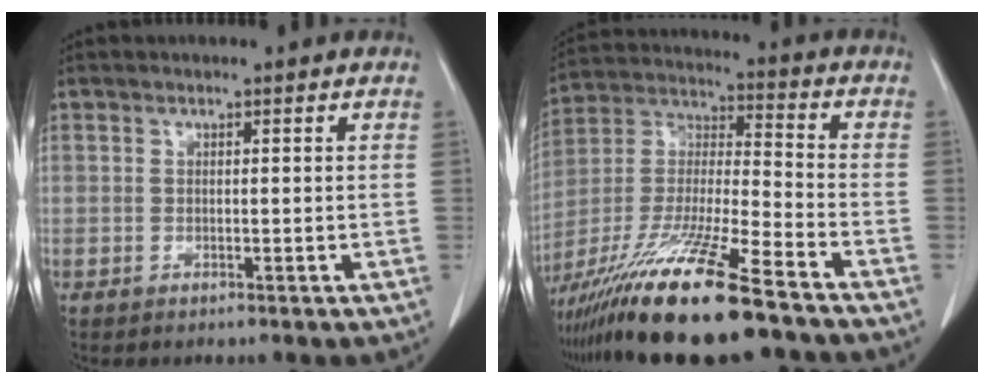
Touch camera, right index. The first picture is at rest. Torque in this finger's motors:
{"motor_torque": [1.47, -0.67, 1.05, 0.21]}